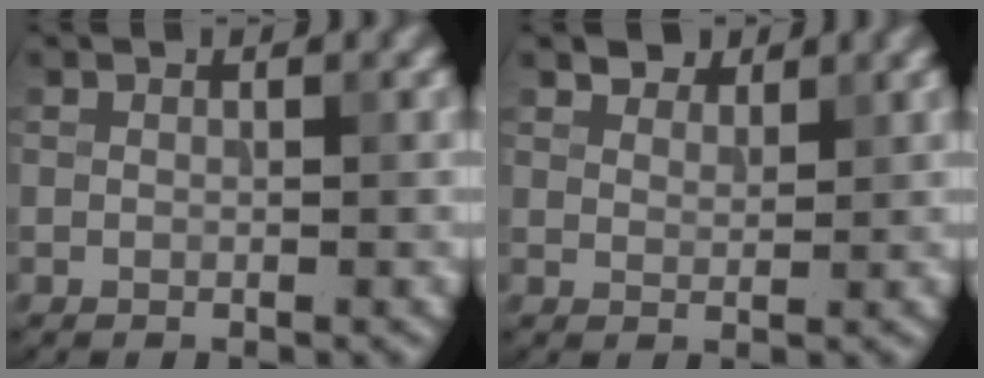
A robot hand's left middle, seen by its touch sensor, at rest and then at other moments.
{"total": 2.6, "force": [2.3, 1.1, 0.6], "torque": [-0.016, -0.011, 0.046]}